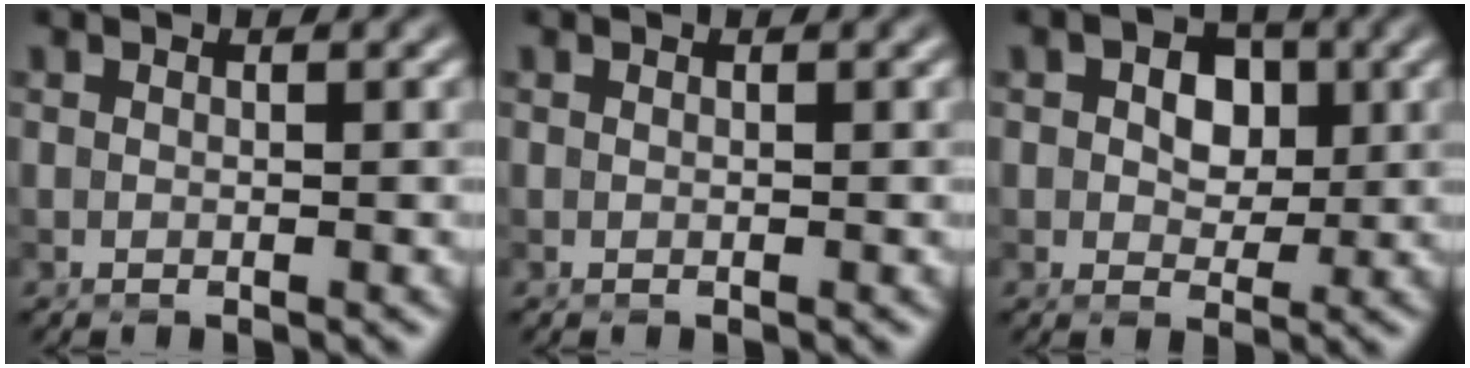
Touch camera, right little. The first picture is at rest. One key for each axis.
{"total": 0.0}
{"total": 4.1, "fx": 0.9, "fy": 2.9, "fz": 2.7, "tx": -0.029, "ty": 0.006, "tz": -0.004}